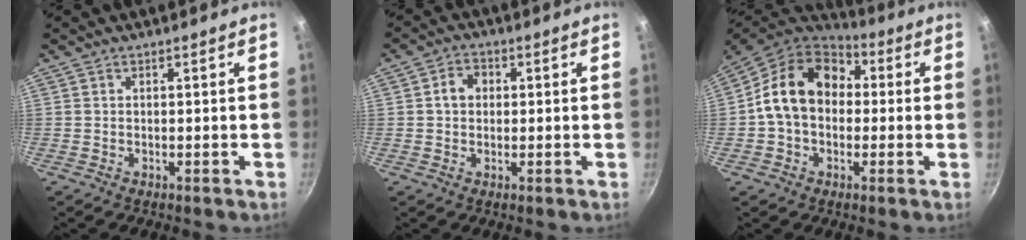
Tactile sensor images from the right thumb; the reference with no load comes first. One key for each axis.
{"total": 4.2, "fx": 0.5, "fy": 3.4, "fz": 2.4, "tx": -0.020, "ty": 0.010, "tz": 0.003}
{"total": 16.0, "fx": 1.5, "fy": 12.3, "fz": 10.2, "tx": -0.145, "ty": 0.037, "tz": 0.009}